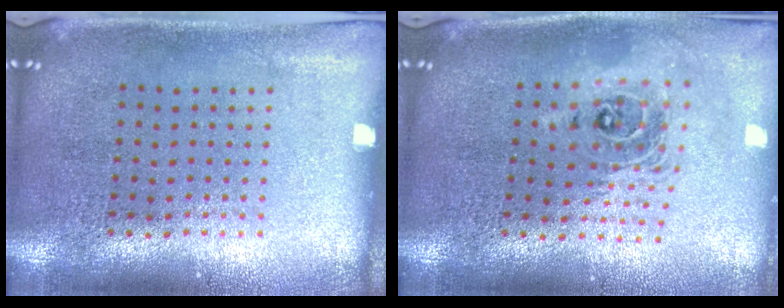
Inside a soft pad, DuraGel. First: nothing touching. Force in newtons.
{"total": 2.0, "press": 1.6, "slide": 1.3}